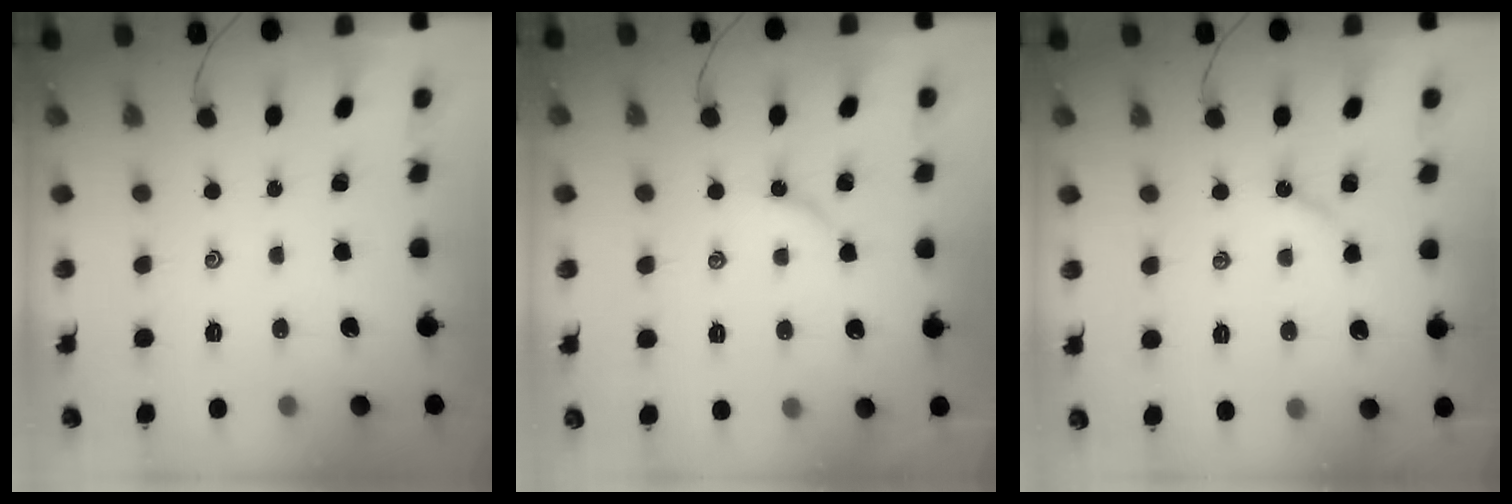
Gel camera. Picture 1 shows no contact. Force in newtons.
{"total": 3.0, "press": 2.9, "slide": 0.3}
{"total": 2.6, "press": 2.6, "slide": 0.4}